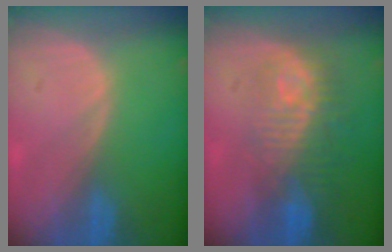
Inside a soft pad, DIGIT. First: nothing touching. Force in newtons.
{"total": 9.7, "press": 8.7, "slide": 4.3}